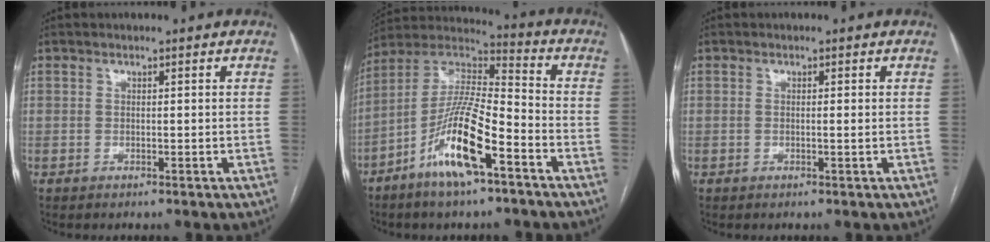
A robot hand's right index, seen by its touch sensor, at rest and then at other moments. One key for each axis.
{"total": 14.8, "fx": -7.3, "fy": 2.3, "fz": 12.6, "tx": -0.250, "ty": -0.006, "tz": -0.138}
{"total": 0.7, "fx": 0.0, "fy": -0.1, "fz": 0.7, "tx": -0.013, "ty": -0.002, "tz": 0.000}